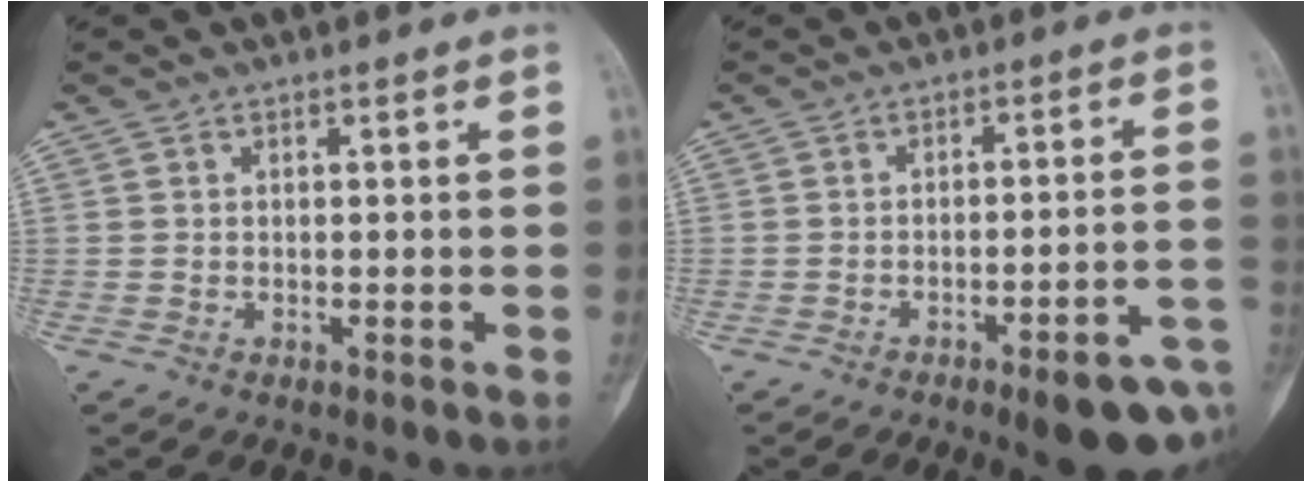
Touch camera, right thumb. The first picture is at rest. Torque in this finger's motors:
{"motor_torque": [1.99, 0.05, 1.35, -0.88, 0.24]}